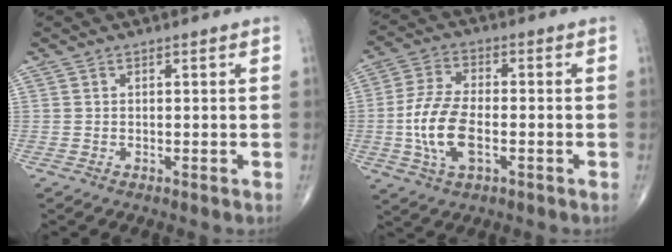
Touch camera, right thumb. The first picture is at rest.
{"total": 11.1, "force": [-2.3, 5.5, 9.4], "torque": [-0.193, 0.011, -0.046]}